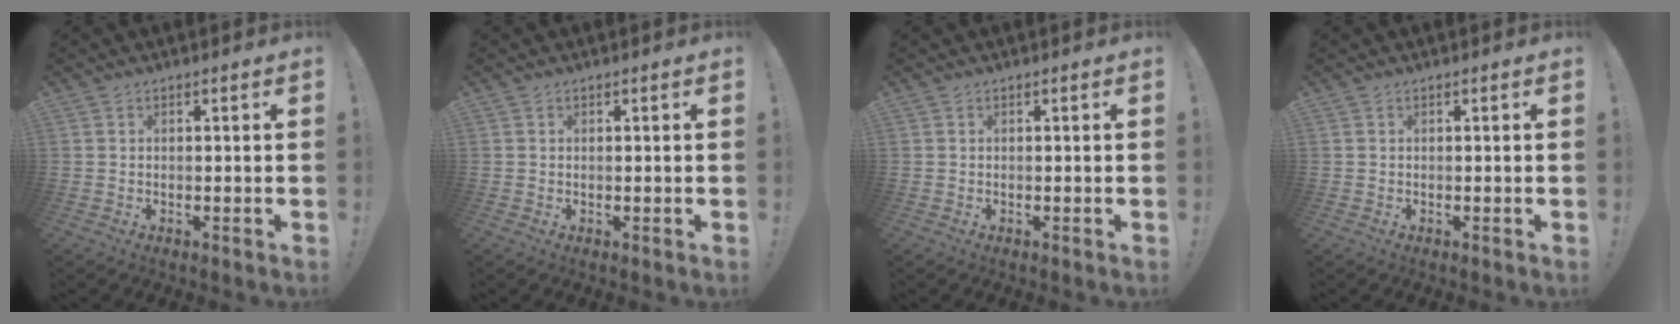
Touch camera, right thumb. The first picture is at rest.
{"total": 0.0}
{"total": 0.0}
{"total": 0.0}